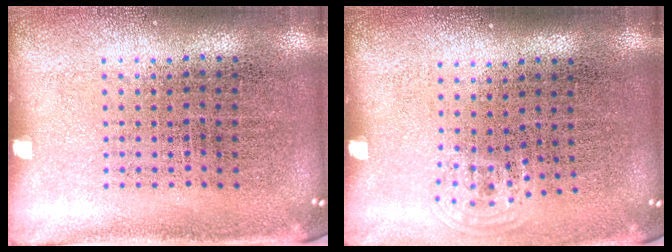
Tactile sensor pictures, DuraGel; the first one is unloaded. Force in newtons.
{"total": 0.8, "press": 0.5, "slide": 0.6}